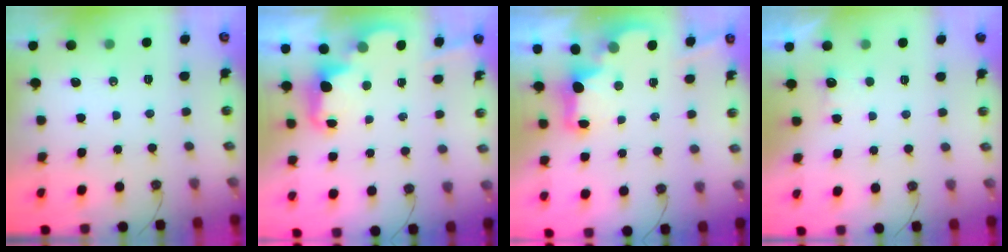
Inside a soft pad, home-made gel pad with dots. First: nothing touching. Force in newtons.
{"total": 2.4, "press": 2.4, "slide": 0.6}
{"total": 2.6, "press": 2.6, "slide": 0.5}
{"total": 1.0, "press": 0.7, "slide": 0.8}